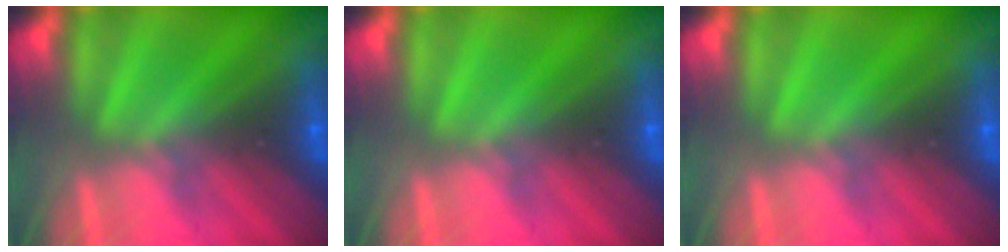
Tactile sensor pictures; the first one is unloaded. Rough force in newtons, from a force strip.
{"total": 0.0}
{"total": 0.0}